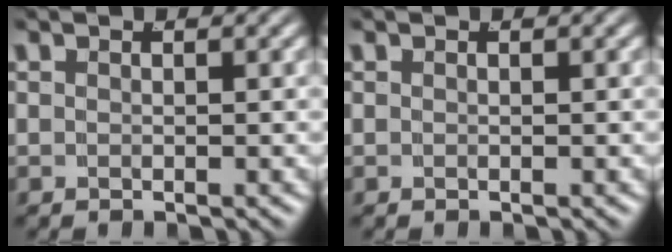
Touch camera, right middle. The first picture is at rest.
{"total": 0.0}